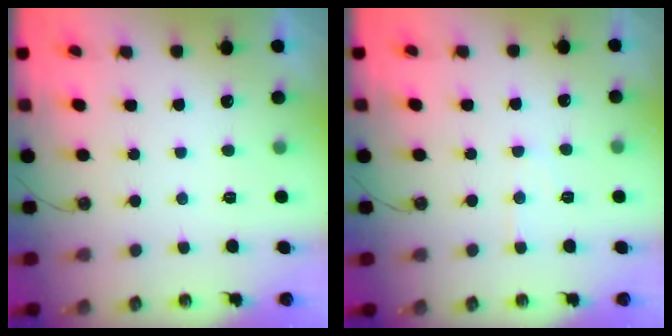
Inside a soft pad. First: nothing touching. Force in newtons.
{"total": 6.2, "press": 6.2, "slide": 0.7}